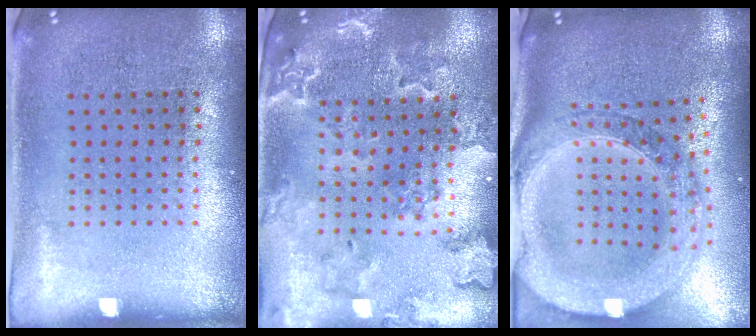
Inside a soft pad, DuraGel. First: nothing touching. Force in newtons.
{"total": 1.9, "press": 1.9, "slide": 0.3}
{"total": 3.7, "press": 2.9, "slide": 2.2}